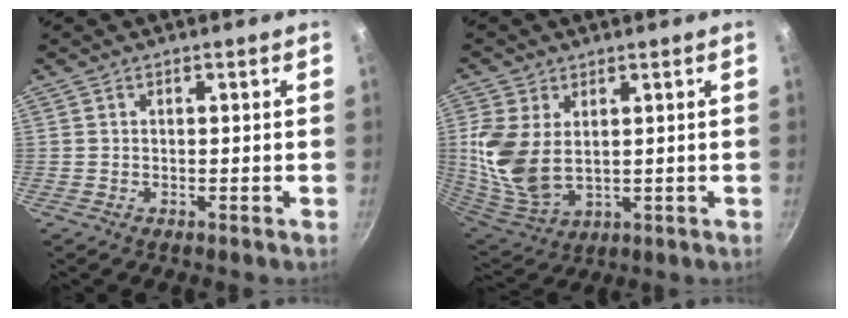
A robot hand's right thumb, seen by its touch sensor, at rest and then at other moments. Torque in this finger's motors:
{"motor_torque": [0.13, 0.15, 1.06, -0.05, 0.17]}